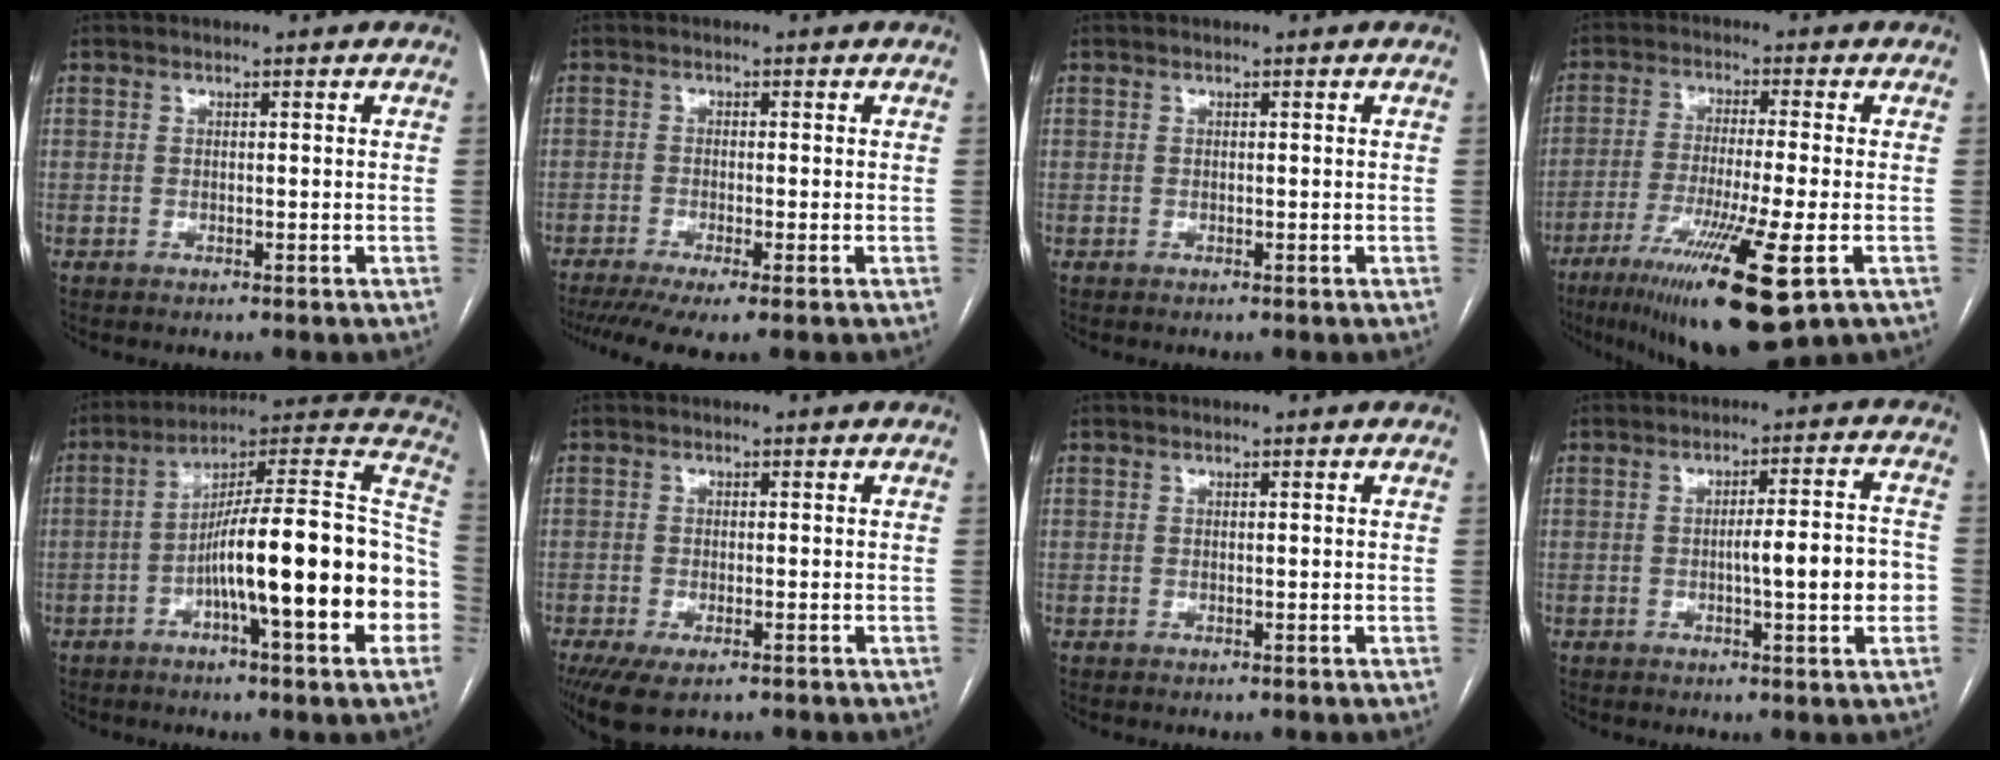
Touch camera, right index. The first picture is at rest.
{"total": 7.1, "force": [-5.0, 0.4, 5.0], "torque": [-0.077, -0.013, -0.084]}
{"total": 0.0}
{"total": 16.0, "force": [-7.5, 0.9, 14.1], "torque": [-0.241, -0.044, -0.123]}
{"total": 22.8, "force": [-5.2, 2.5, 22.0], "torque": [-0.257, 0.031, -0.076]}
{"total": 6.4, "force": [-4.1, 2.3, 4.2], "torque": [-0.071, -0.015, -0.067]}
{"total": 0.0}
{"total": 8.3, "force": [-1.5, 0.8, 8.1], "torque": [-0.112, 0.018, -0.018]}